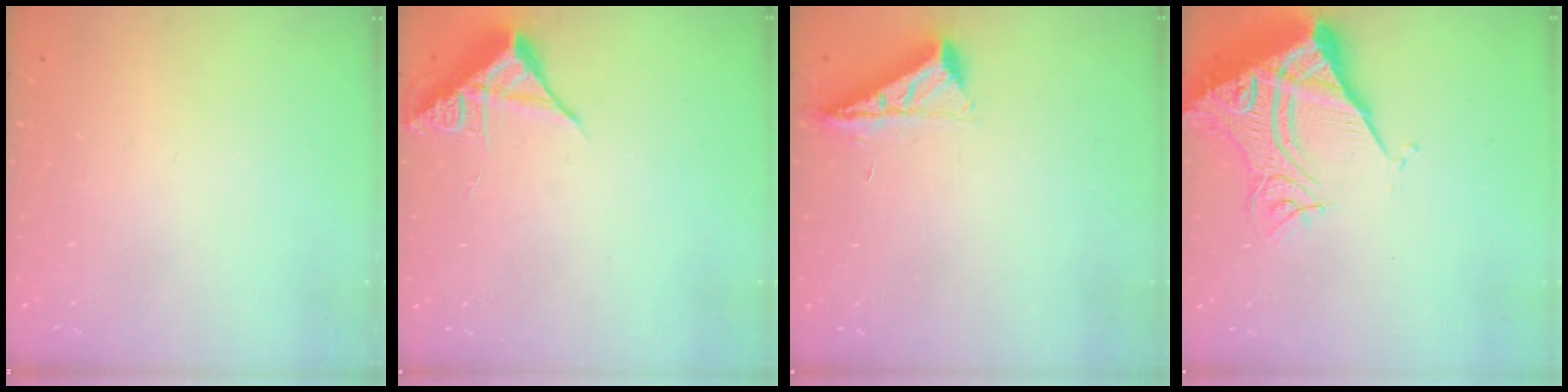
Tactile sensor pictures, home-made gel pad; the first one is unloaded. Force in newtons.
{"total": 7.1, "press": 7.1, "slide": 0.3}
{"total": 6.5, "press": 6.4, "slide": 0.9}
{"total": 16.3, "press": 16.2, "slide": 1.9}